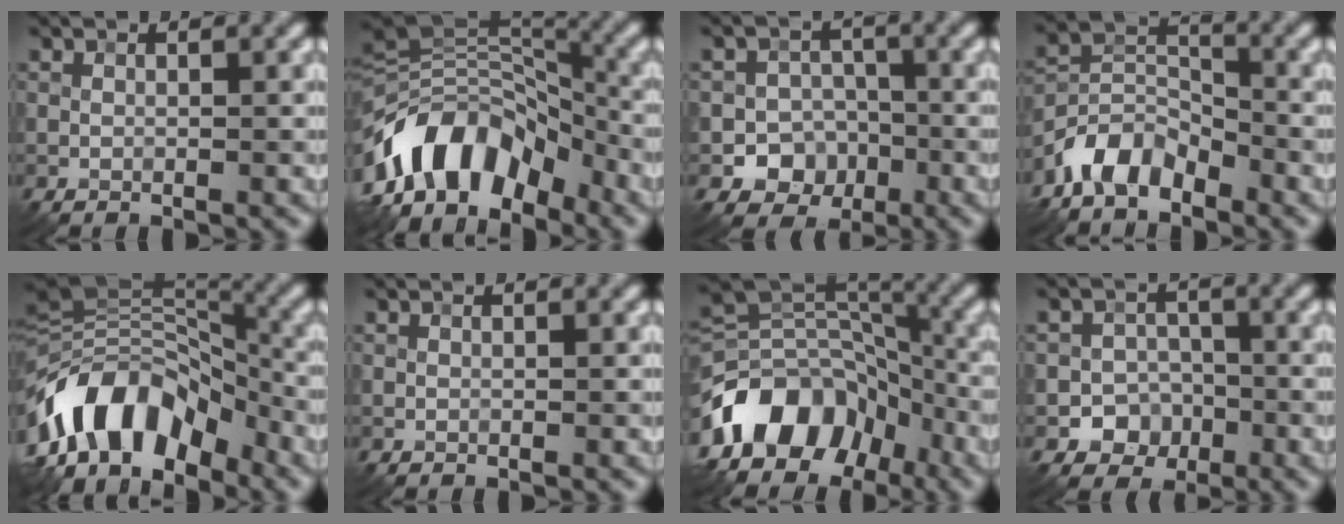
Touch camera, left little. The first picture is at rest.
{"total": 10.7, "force": [-6.0, 6.1, 6.4], "torque": [-0.100, 0.019, -0.121]}
{"total": 5.1, "force": [-2.1, 4.4, 1.4], "torque": [0.014, 0.001, -0.052]}
{"total": 4.9, "force": [-3.6, 2.5, 2.1], "torque": [-0.034, 0.009, -0.082]}
{"total": 10.6, "force": [-5.9, 5.9, 6.6], "torque": [-0.104, 0.016, -0.112]}
{"total": 0.0}
{"total": 11.2, "force": [-6.0, 7.6, 5.6], "torque": [-0.095, 0.015, -0.118]}
{"total": 4.3, "force": [-2.0, 3.7, 1.0], "torque": [0.022, 0.005, -0.044]}